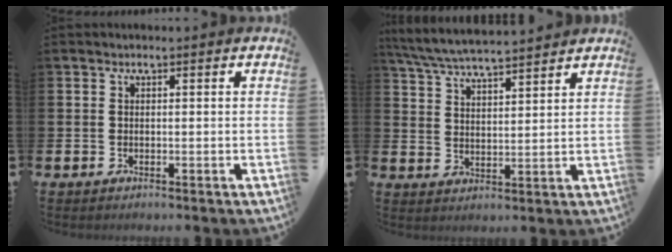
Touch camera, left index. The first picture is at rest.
{"total": 6.0, "force": [5.9, 0.3, 1.4], "torque": [-0.050, -0.032, 0.105]}